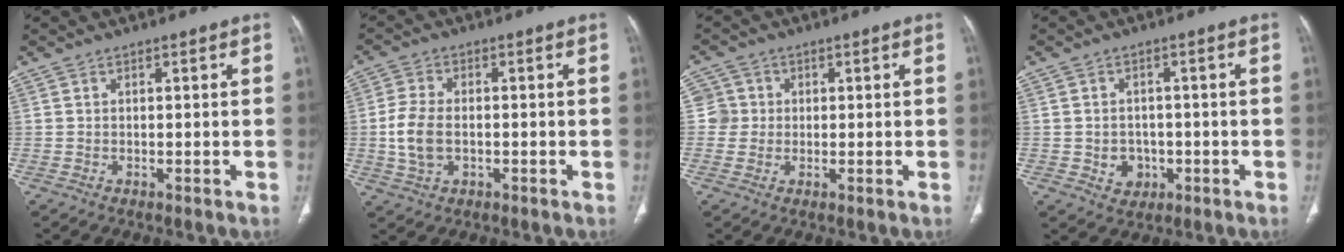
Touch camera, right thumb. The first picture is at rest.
{"total": 7.2, "force": [-0.9, 4.6, 5.4], "torque": [-0.120, 0.006, -0.017]}
{"total": 3.8, "force": [0.3, 3.8, 0.0], "torque": [0.030, 0.008, 0.002]}
{"total": 4.6, "force": [-1.1, 4.0, 2.1], "torque": [-0.010, 0.008, -0.007]}